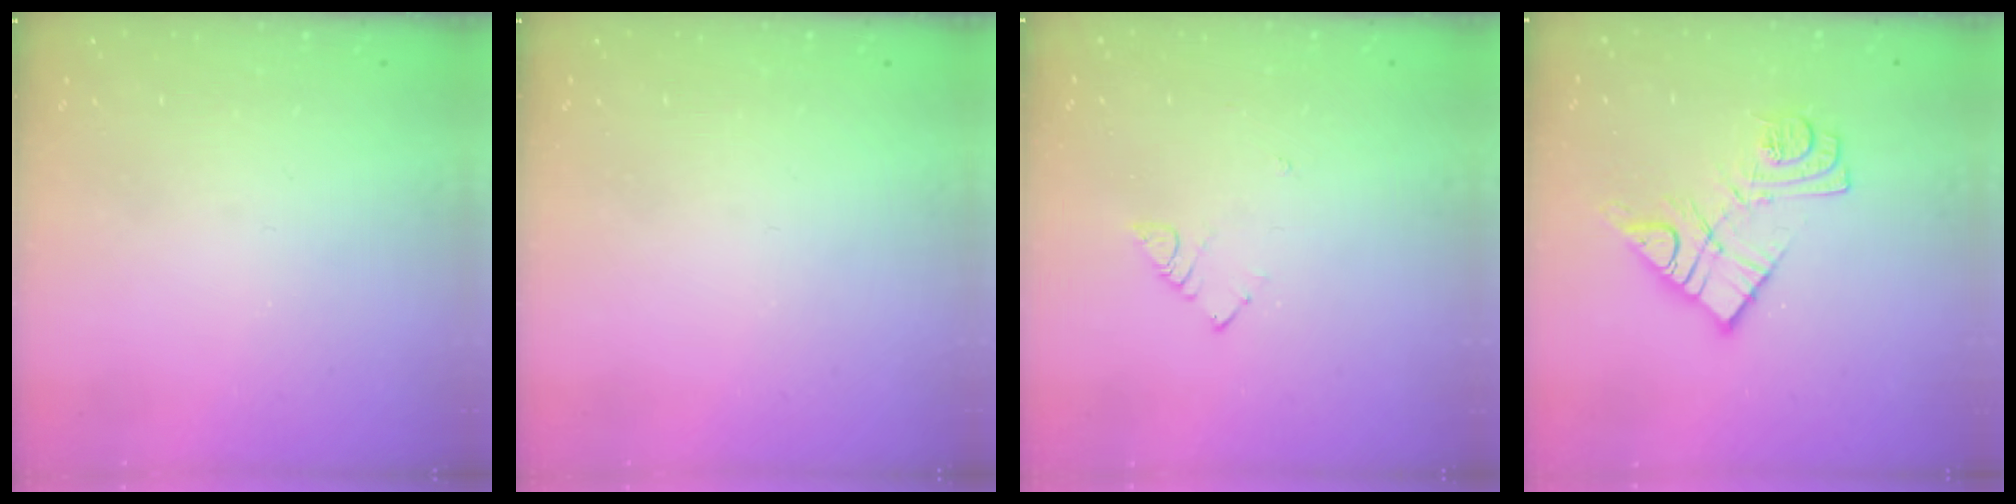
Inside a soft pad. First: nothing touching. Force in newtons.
{"total": 0.0}
{"total": 3.0, "press": 2.9, "slide": 0.4}
{"total": 11.2, "press": 11.2, "slide": 0.4}